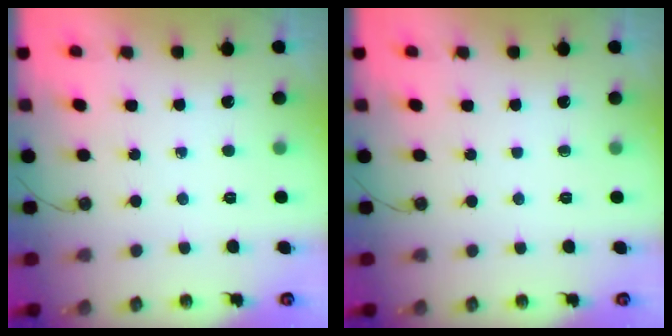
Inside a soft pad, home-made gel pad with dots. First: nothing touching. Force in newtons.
{"total": 0.0}